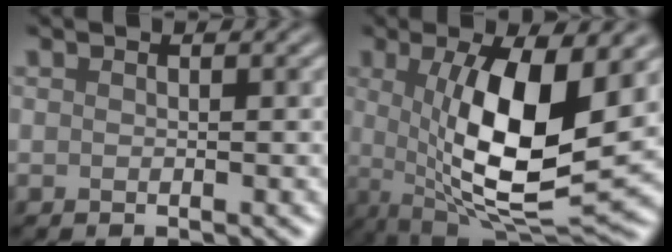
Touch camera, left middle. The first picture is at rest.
{"total": 11.8, "force": [1.1, 3.9, 11.0], "torque": [-0.185, -0.016, 0.022]}